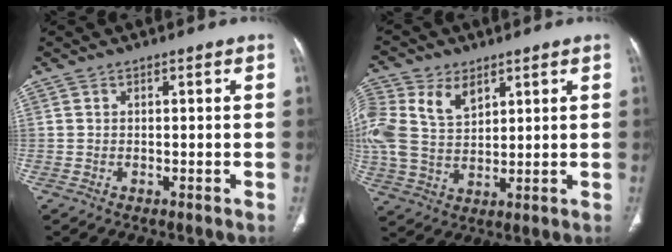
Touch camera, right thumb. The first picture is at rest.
{"total": 13.6, "force": [5.7, 8.9, 8.7], "torque": [-0.197, -0.004, 0.115]}